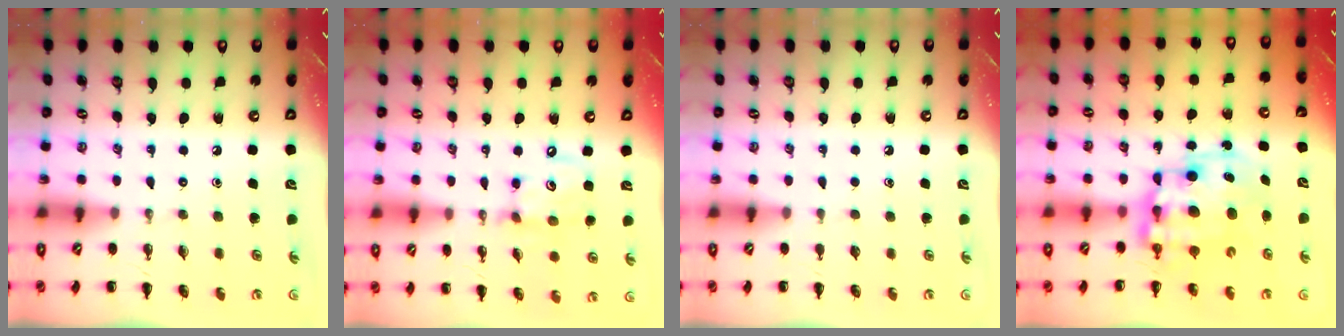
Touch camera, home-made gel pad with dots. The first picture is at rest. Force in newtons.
{"total": 8.1, "press": 8.1, "slide": 1.0}
{"total": 0.8, "press": 0.8, "slide": 0.1}
{"total": 12.2, "press": 11.8, "slide": 3.0}